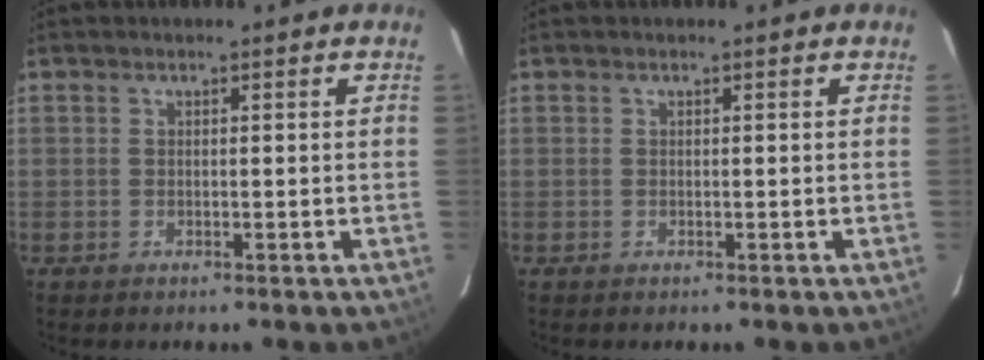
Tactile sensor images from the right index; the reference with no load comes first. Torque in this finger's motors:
{"motor_torque": [0.00, 0.00, 0.00, 0.01]}